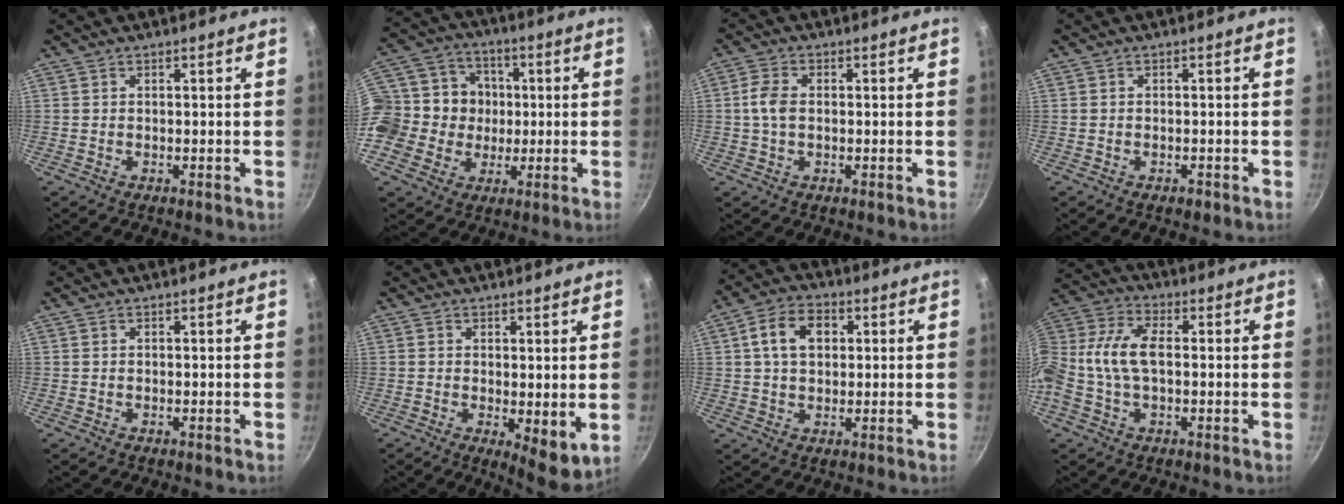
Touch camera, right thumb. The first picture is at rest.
{"total": 17.2, "force": [-0.7, 15.1, 8.2], "torque": [-0.136, 0.028, -0.017]}
{"total": 4.4, "force": [-0.1, 2.9, 3.3], "torque": [-0.069, 0.013, -0.005]}
{"total": 1.2, "force": [-0.7, 0.7, 0.6], "torque": [-0.013, 0.004, -0.009]}
{"total": 0.0}
{"total": 6.4, "force": [0.2, 2.6, 5.9], "torque": [-0.073, -0.022, 0.009]}
{"total": 8.7, "force": [1.9, 6.2, 5.7], "torque": [-0.080, 0.013, 0.023]}
{"total": 11.0, "force": [-0.3, 6.5, 8.9], "torque": [-0.181, 0.028, -0.025]}